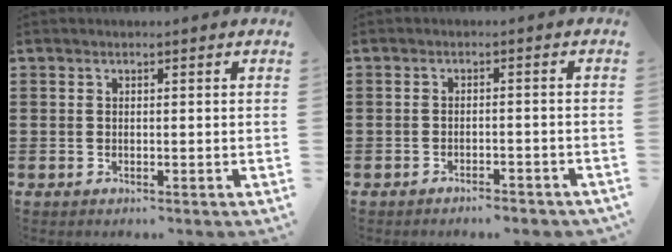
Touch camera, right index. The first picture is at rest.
{"total": 2.0, "force": [-1.9, 0.1, 0.3], "torque": [-0.011, 0.001, -0.041]}